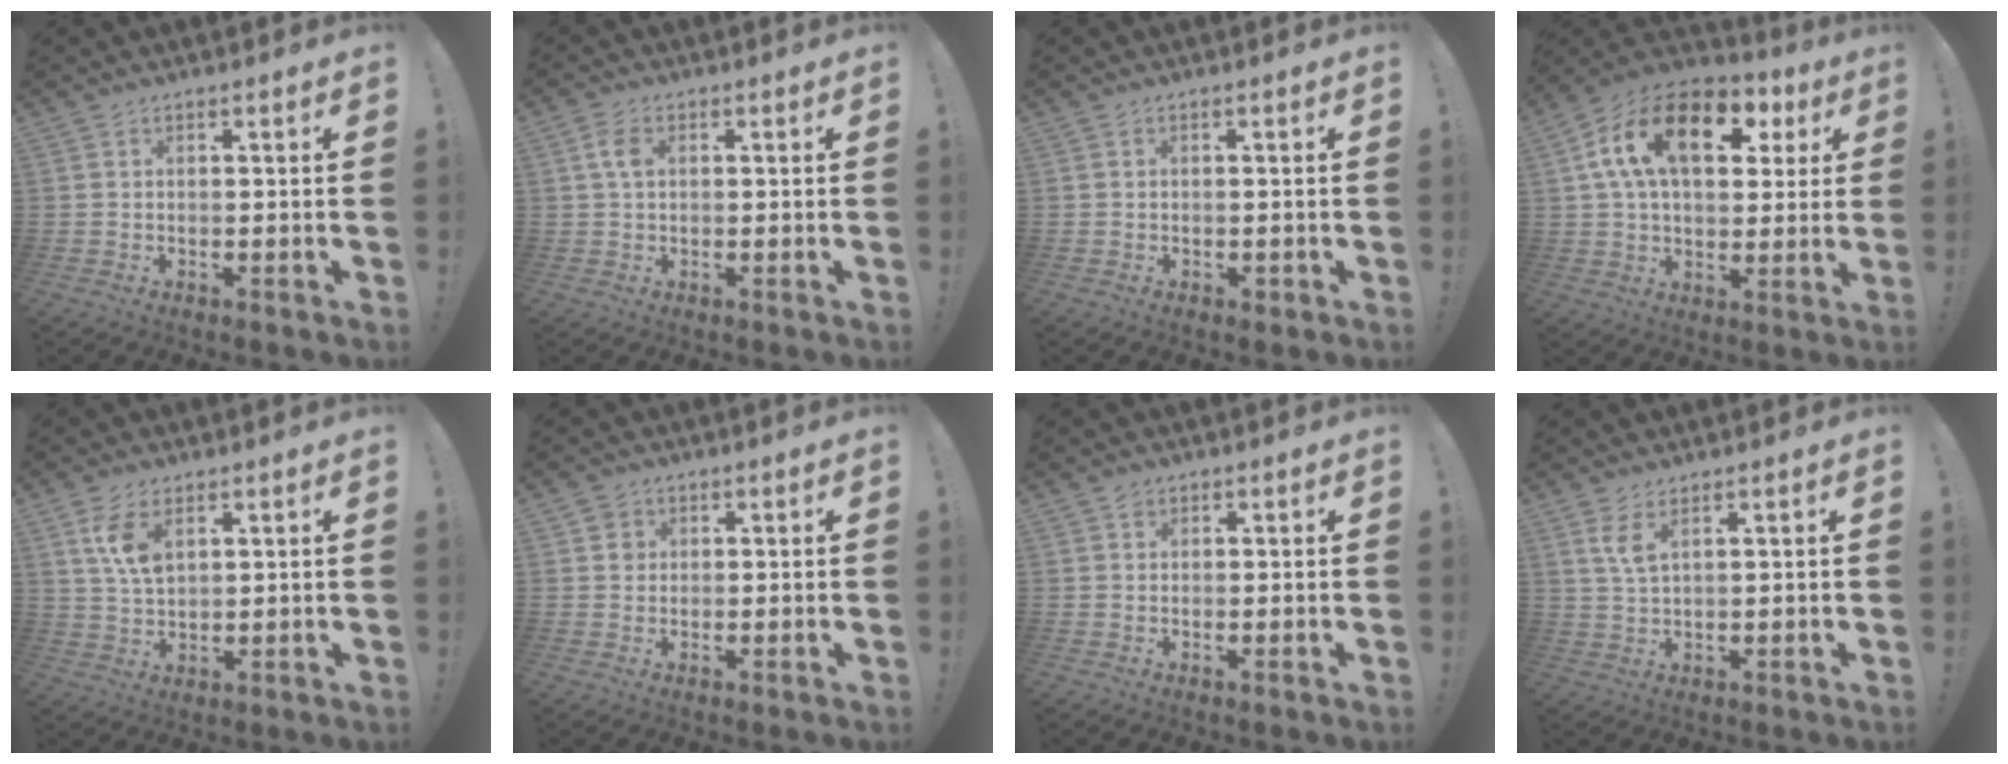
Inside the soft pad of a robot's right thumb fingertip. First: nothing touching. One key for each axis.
{"total": 4.2, "fx": 1.0, "fy": 2.7, "fz": 3.0, "tx": -0.046, "ty": 0.002, "tz": 0.016}
{"total": 0.8, "fx": -0.2, "fy": 0.6, "fz": 0.4, "tx": -0.009, "ty": 0.004, "tz": -0.001}
{"total": 20.1, "fx": 6.8, "fy": 11.8, "fz": 14.8, "tx": -0.239, "ty": -0.010, "tz": 0.111}
{"total": 8.0, "fx": 3.7, "fy": 4.2, "fz": 5.7, "tx": -0.102, "ty": -0.015, "tz": 0.065}
{"total": 2.6, "fx": 0.7, "fy": 2.5, "fz": 0.5, "tx": -0.006, "ty": 0.003, "tz": 0.012}
{"total": 1.0, "fx": 0.7, "fy": 0.7, "fz": 0.0, "tx": 0.001, "ty": 0.001, "tz": 0.014}
{"total": 4.3, "fx": 2.3, "fy": 1.1, "fz": 3.4, "tx": -0.058, "ty": -0.011, "tz": 0.038}